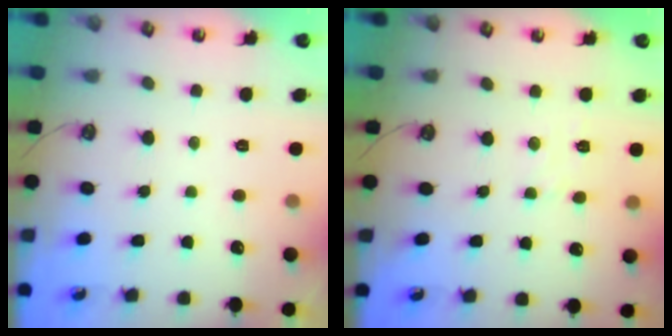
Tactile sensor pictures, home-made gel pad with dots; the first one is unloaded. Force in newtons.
{"total": 2.8, "press": 2.8, "slide": 0.4}